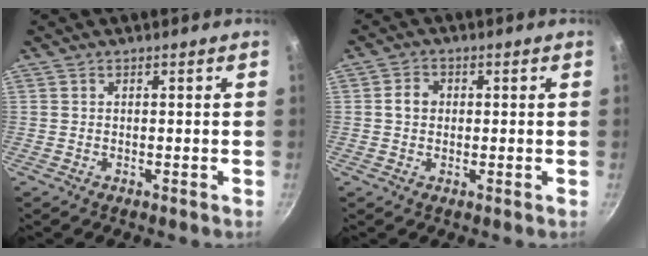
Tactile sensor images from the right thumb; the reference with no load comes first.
{"total": 3.4, "force": [0.3, 2.8, 1.8], "torque": [-0.018, 0.007, 0.000]}